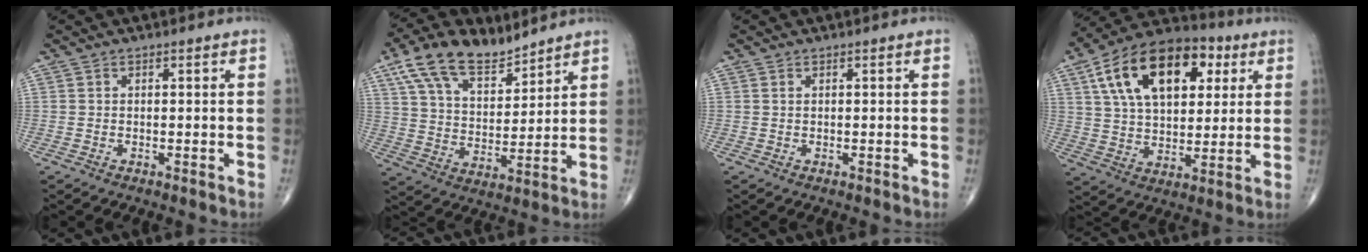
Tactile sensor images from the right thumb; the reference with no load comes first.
{"total": 13.8, "force": [9.6, 6.5, 7.5], "torque": [-0.118, -0.035, 0.185]}
{"total": 0.0}
{"total": 22.0, "force": [8.0, 12.6, 16.1], "torque": [-0.245, 0.002, 0.128]}